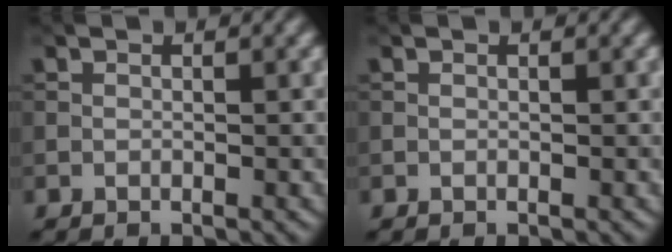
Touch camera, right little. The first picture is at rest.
{"total": 0.0}